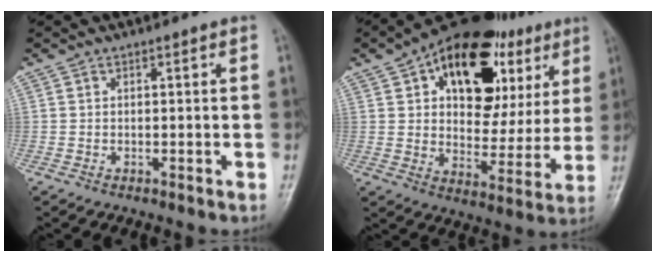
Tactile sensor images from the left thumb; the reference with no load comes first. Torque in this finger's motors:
{"motor_torque": [0.66, 1.05, 1.47, -1.32, 0.24]}